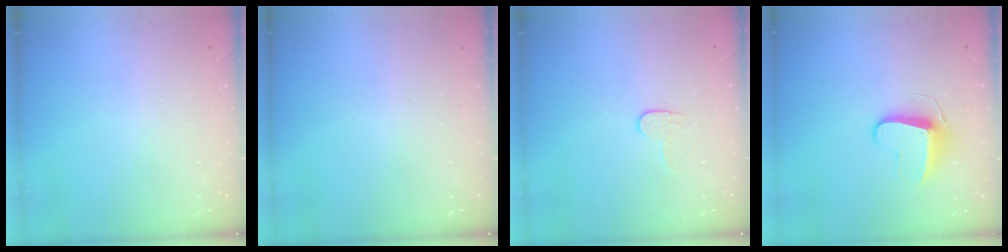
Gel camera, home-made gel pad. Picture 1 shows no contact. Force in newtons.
{"total": 0.0}
{"total": 6.2, "press": 6.2, "slide": 0.5}
{"total": 9.0, "press": 9.0, "slide": 0.3}